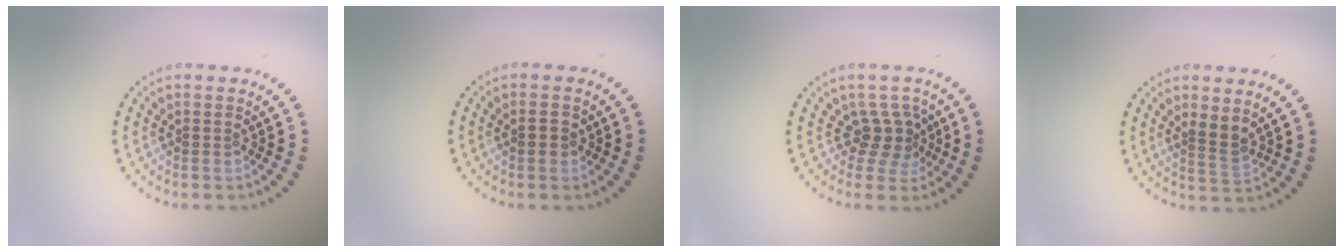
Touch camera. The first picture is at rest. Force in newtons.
{"total": 1.0, "press": 0.9, "slide": 0.3}
{"total": 2.6, "press": 2.0, "slide": 1.8}
{"total": 2.1, "press": 1.7, "slide": 1.2}